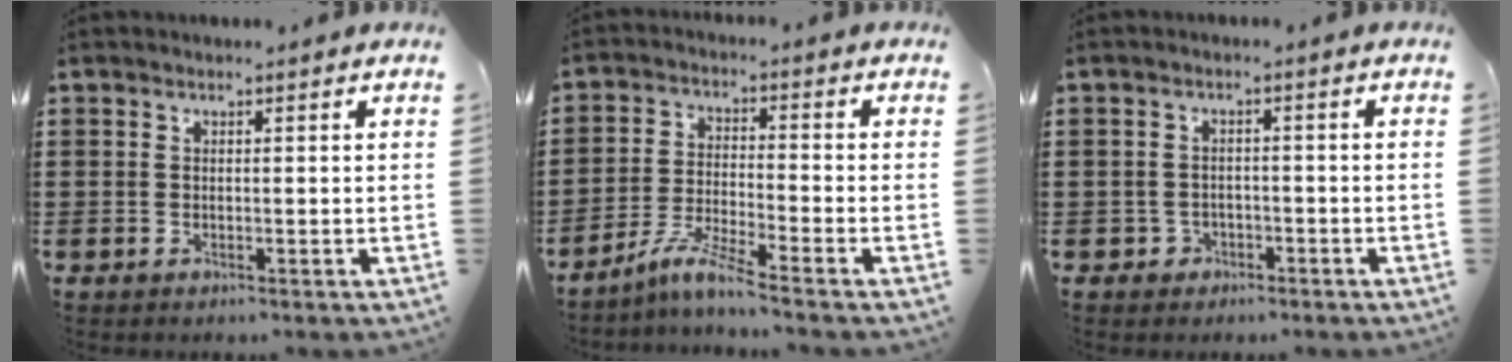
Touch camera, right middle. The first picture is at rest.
{"total": 5.7, "force": [-4.9, -0.1, 2.9], "torque": [-0.069, -0.013, -0.098]}
{"total": 1.9, "force": [-1.5, 1.2, 0.1], "torque": [-0.010, 0.002, -0.035]}